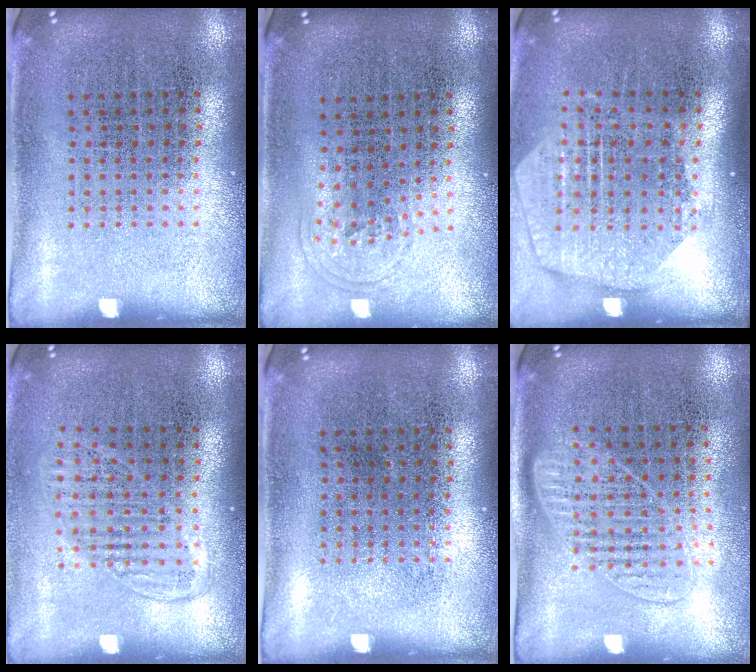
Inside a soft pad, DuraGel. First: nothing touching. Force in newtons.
{"total": 0.9, "press": 0.7, "slide": 0.7}
{"total": 1.9, "press": 1.7, "slide": 0.9}
{"total": 1.3, "press": 1.2, "slide": 0.6}
{"total": 0.0}
{"total": 1.3, "press": 1.2, "slide": 0.5}